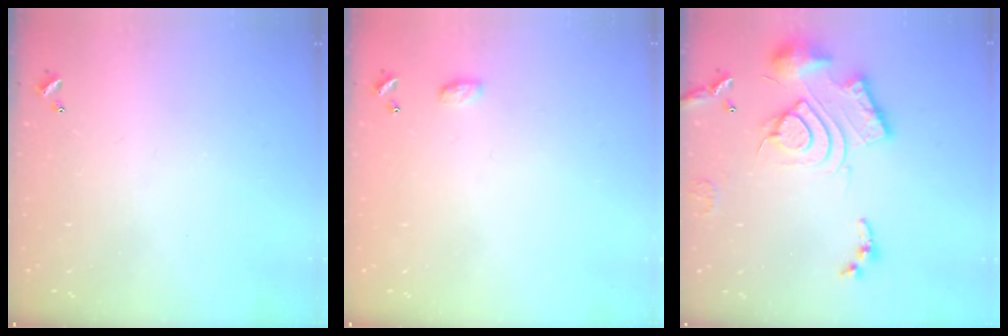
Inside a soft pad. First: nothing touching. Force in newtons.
{"total": 3.4, "press": 3.4, "slide": 0.5}
{"total": 19.5, "press": 19.4, "slide": 2.0}